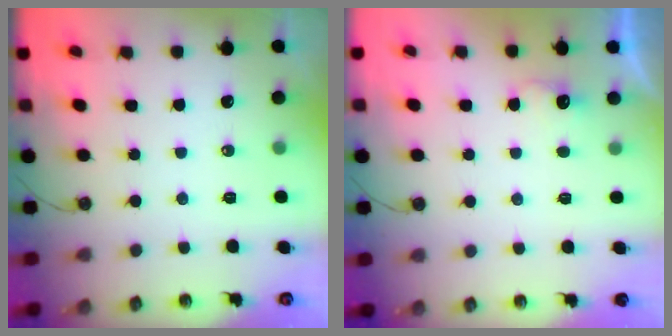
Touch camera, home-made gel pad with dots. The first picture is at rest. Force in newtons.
{"total": 3.5, "press": 3.4, "slide": 0.9}